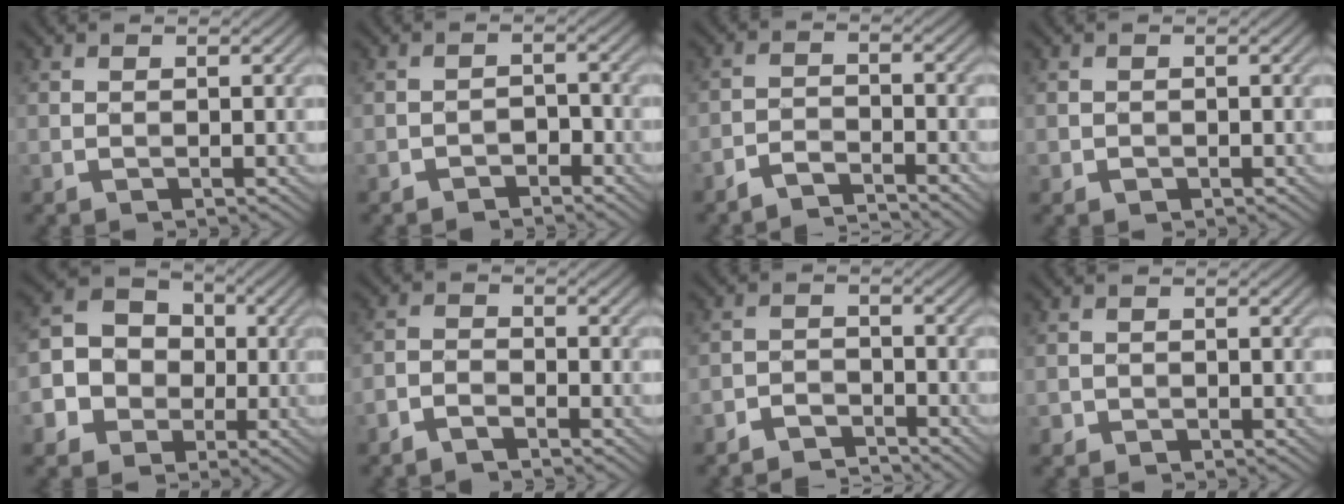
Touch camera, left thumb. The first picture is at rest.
{"total": 2.1, "force": [-1.7, 1.0, 0.7], "torque": [-0.006, 0.008, -0.032]}
{"total": 3.8, "force": [-3.6, 0.5, 1.2], "torque": [-0.022, 0.002, -0.073]}
{"total": 0.8, "force": [-0.4, 0.7, 0.2], "torque": [-0.001, -0.004, -0.009]}
{"total": 8.5, "force": [-2.1, 7.5, 3.4], "torque": [-0.080, -0.009, -0.058]}
{"total": 2.5, "force": [-2.2, 0.7, 1.0], "torque": [-0.021, 0.001, -0.052]}
{"total": 3.9, "force": [-3.7, 0.9, 0.9], "torque": [-0.012, 0.005, -0.074]}
{"total": 1.0, "force": [-0.7, 0.7, 0.1], "torque": [0.001, -0.002, -0.014]}